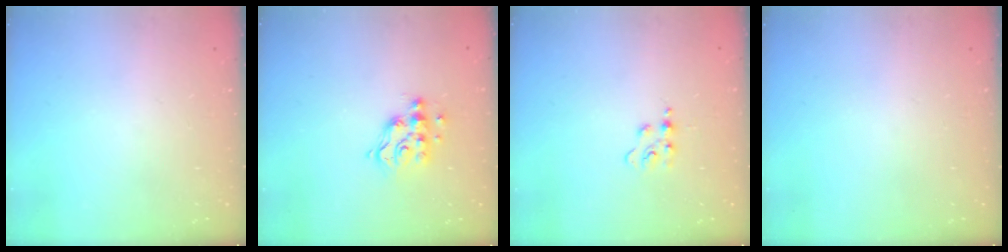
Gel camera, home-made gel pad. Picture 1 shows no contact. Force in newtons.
{"total": 9.2, "press": 9.2, "slide": 1.1}
{"total": 3.9, "press": 3.9, "slide": 0.5}
{"total": 0.0}